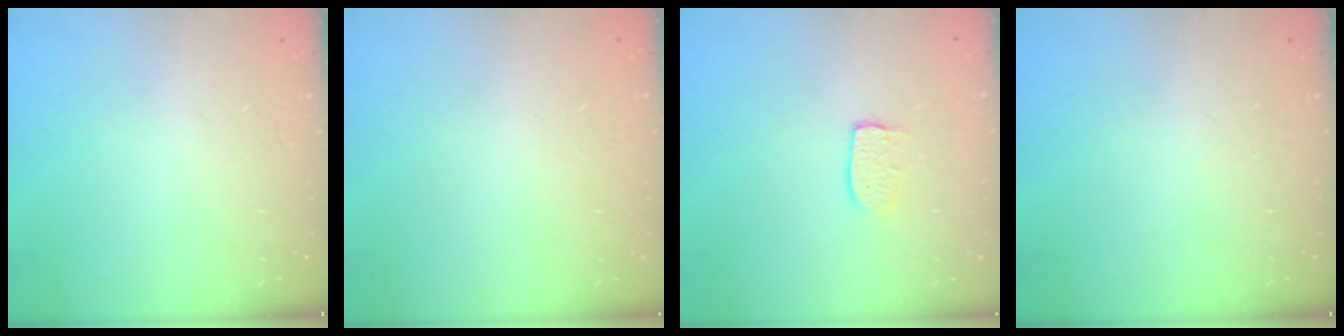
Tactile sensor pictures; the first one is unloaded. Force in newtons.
{"total": 0.0}
{"total": 5.8, "press": 5.8, "slide": 0.4}
{"total": 0.0}